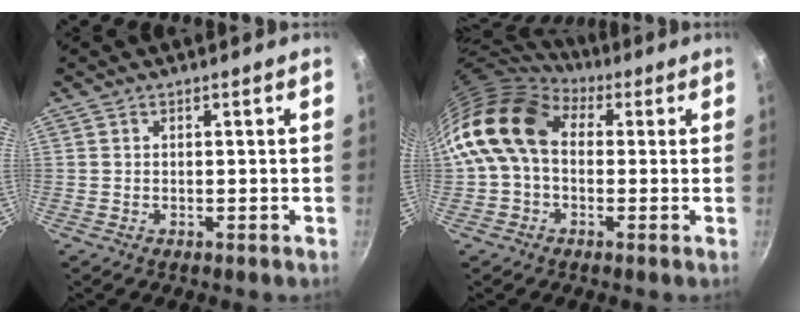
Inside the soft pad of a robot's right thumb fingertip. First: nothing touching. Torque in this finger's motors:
{"motor_torque": [1.64, 3.37, 1.19, -0.93, 0.28]}